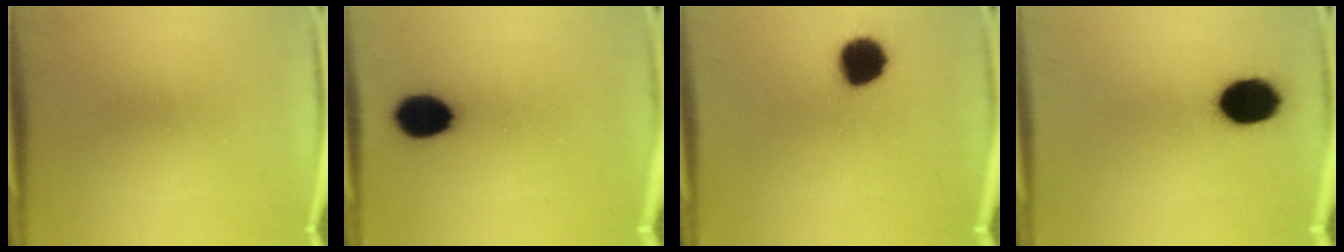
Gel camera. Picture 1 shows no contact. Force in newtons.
{"total": 10.1}
{"total": 10.1}
{"total": 11.6}